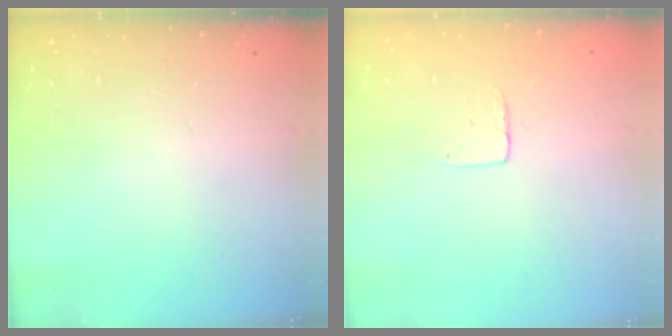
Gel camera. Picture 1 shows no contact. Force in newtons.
{"total": 3.6, "press": 3.6, "slide": 0.3}